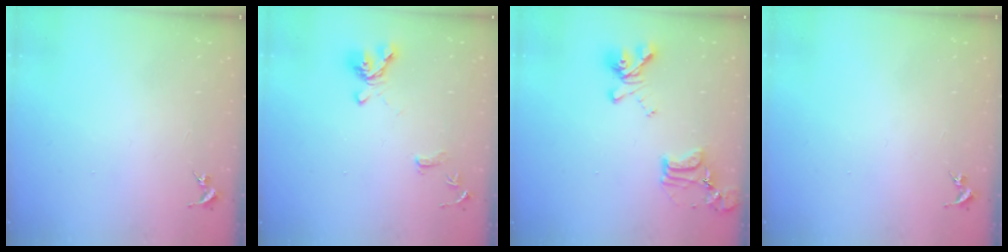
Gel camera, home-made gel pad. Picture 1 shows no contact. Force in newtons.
{"total": 12.7, "press": 12.6, "slide": 1.5}
{"total": 16.9, "press": 16.8, "slide": 1.2}
{"total": 0.0}